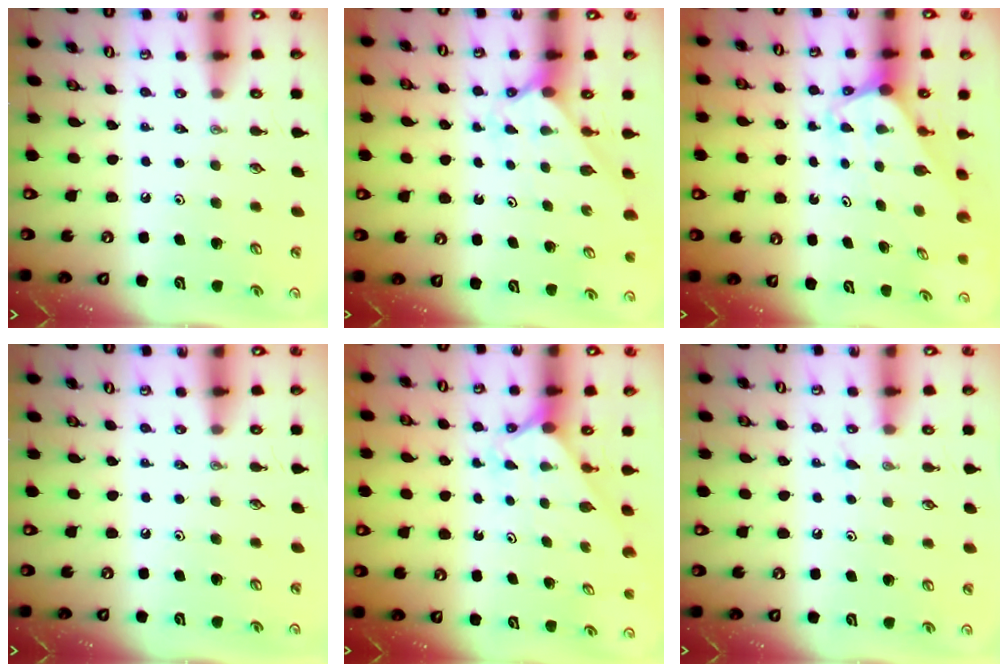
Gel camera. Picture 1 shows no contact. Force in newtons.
{"total": 1.9, "press": 1.9, "slide": 0.2}
{"total": 1.9, "press": 1.9, "slide": 0.1}
{"total": 0.0}
{"total": 1.8, "press": 1.8, "slide": 0.2}
{"total": 3.7, "press": 3.7, "slide": 0.4}